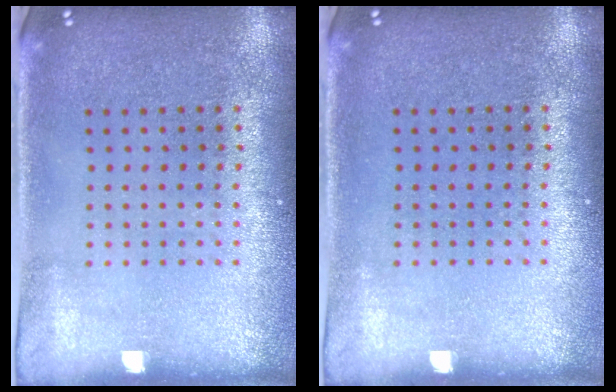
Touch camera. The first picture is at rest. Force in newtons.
{"total": 0.0}